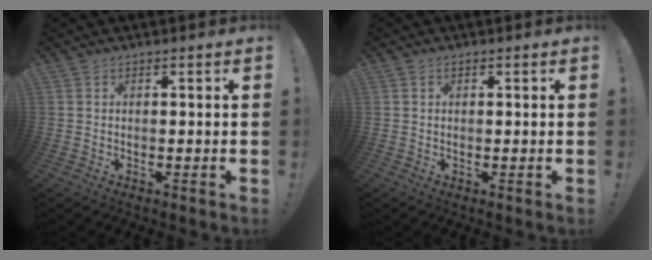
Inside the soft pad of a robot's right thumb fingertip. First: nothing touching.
{"total": 0.6, "force": [0.2, 0.5, 0.2], "torque": [0.004, 0.000, 0.002]}